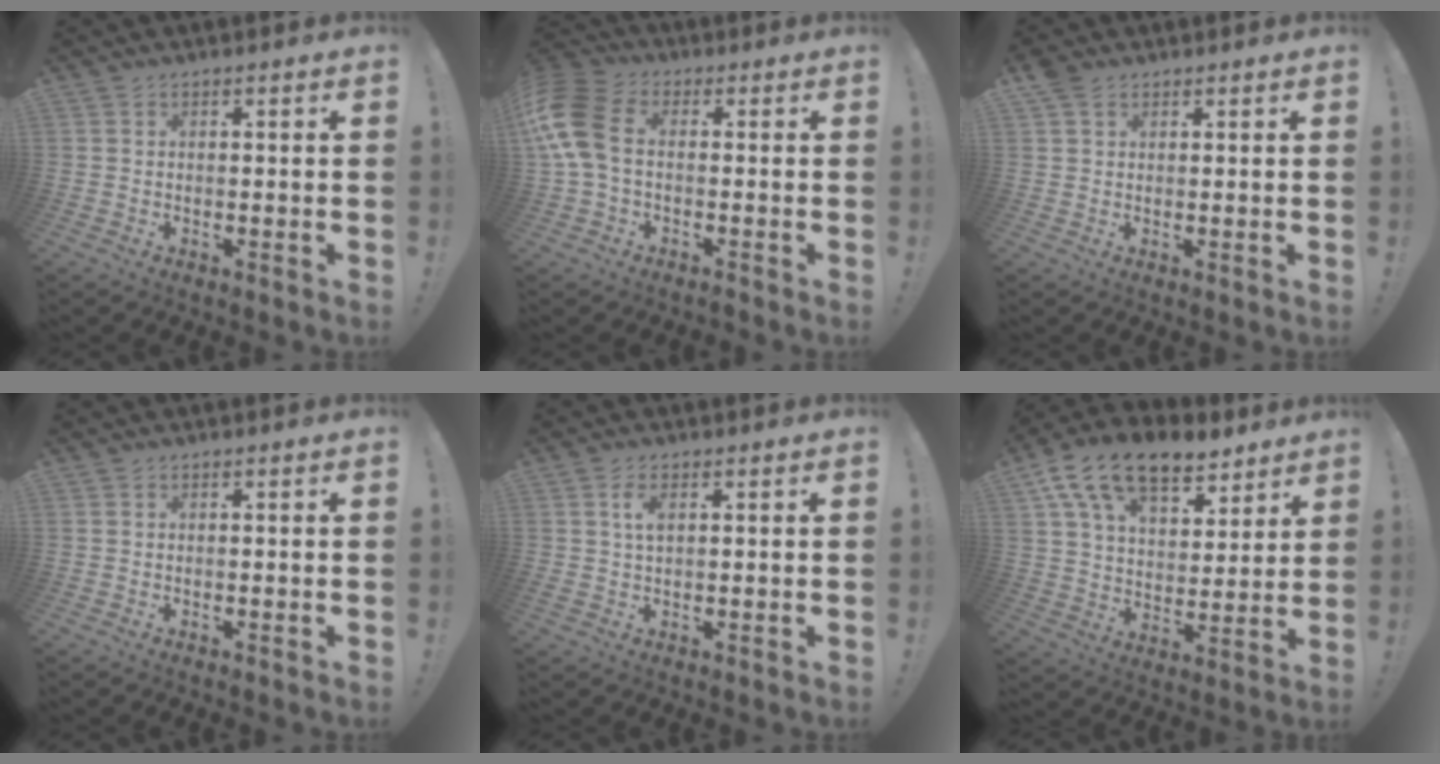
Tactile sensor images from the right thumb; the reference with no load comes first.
{"total": 12.6, "force": [0.1, 7.9, 9.8], "torque": [-0.216, 0.014, 0.005]}
{"total": 3.1, "force": [2.0, 1.9, 1.4], "torque": [-0.023, -0.005, 0.039]}
{"total": 0.0}
{"total": 3.6, "force": [1.2, 1.5, 3.0], "torque": [-0.051, -0.003, 0.018]}
{"total": 17.1, "force": [11.1, 9.0, 9.4], "torque": [-0.161, -0.066, 0.204]}